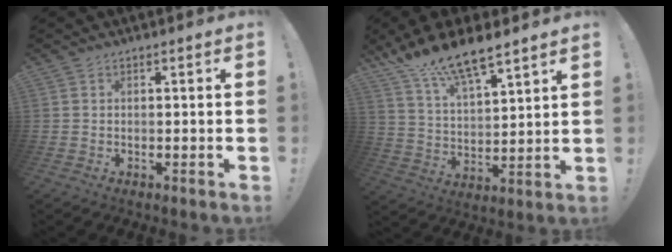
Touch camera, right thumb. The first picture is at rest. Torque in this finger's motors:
{"motor_torque": [0.04, 0.54, 1.26, 1.15, 0.34]}